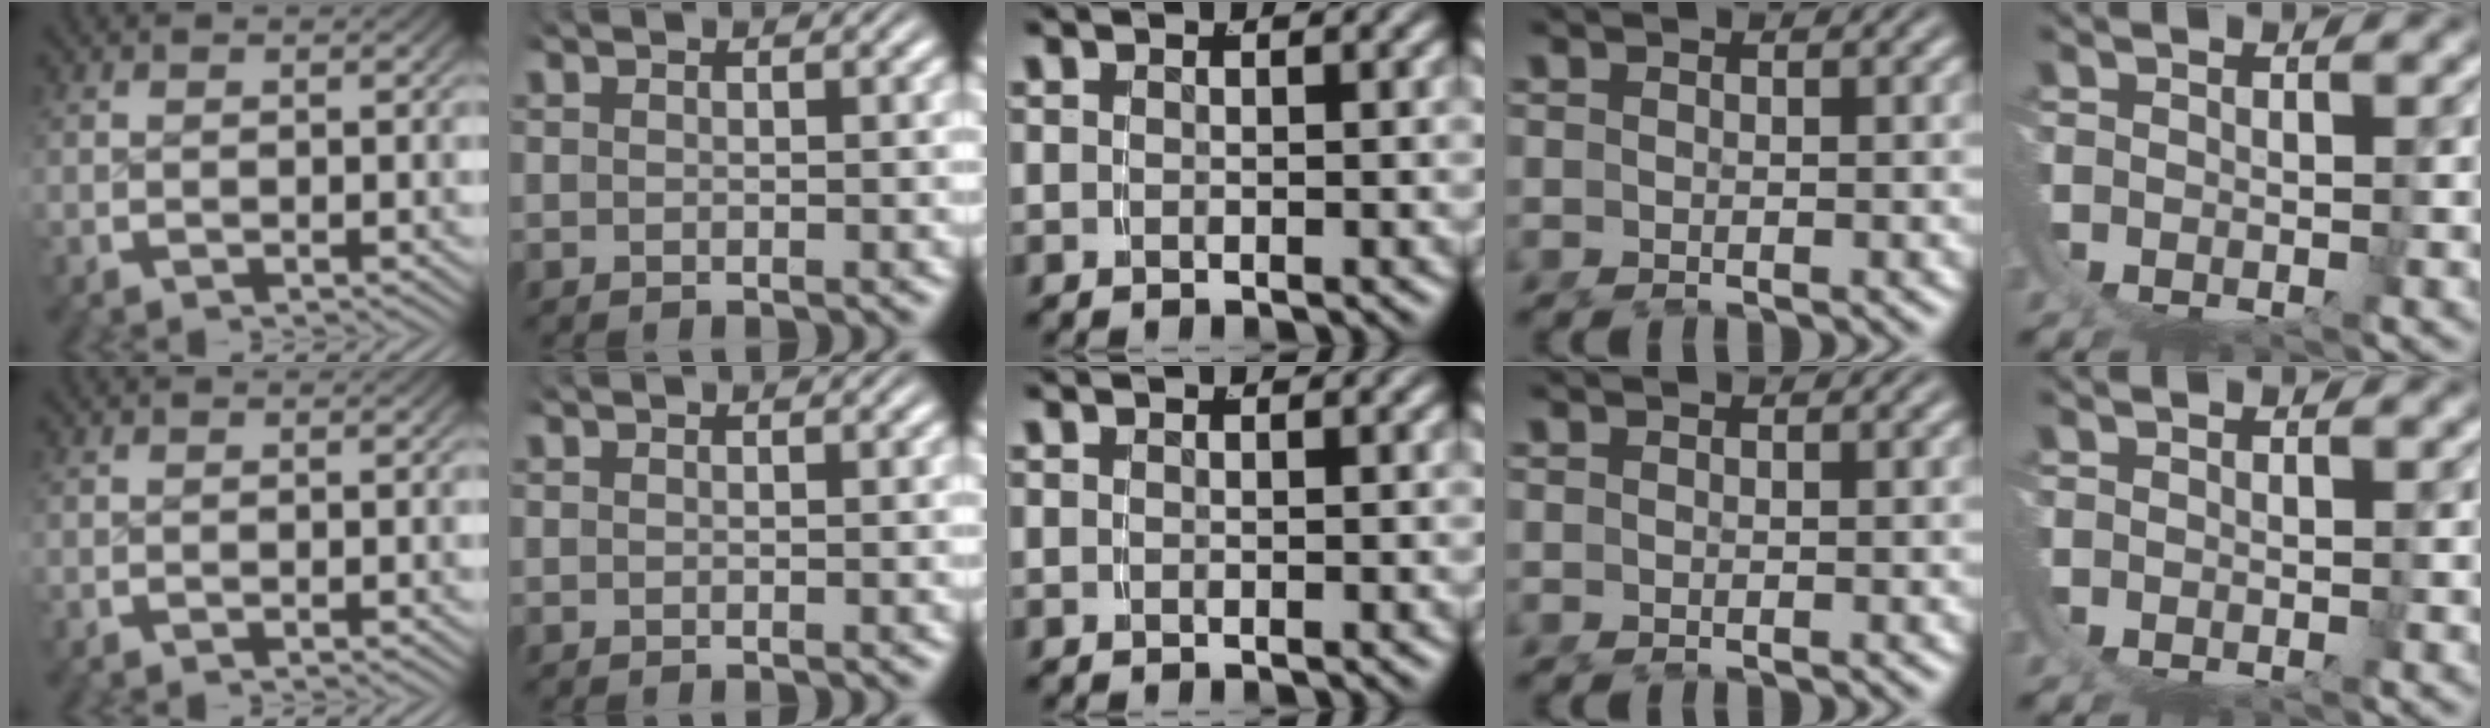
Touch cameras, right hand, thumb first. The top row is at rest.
{}